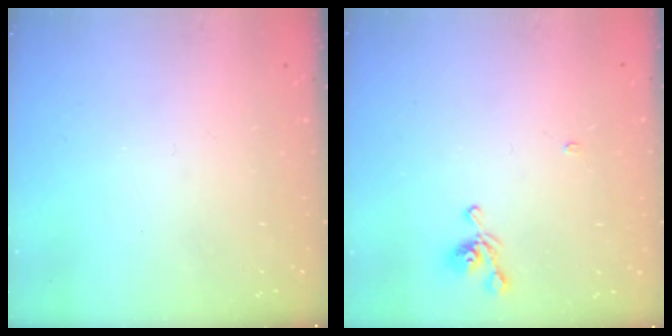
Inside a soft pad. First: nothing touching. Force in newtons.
{"total": 4.8, "press": 4.7, "slide": 0.5}